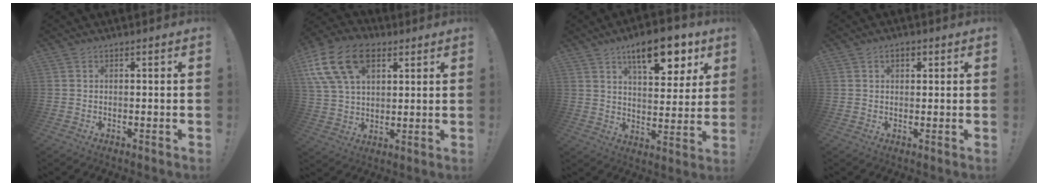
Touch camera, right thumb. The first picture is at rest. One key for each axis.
{"total": 17.5, "fx": 8.1, "fy": 11.2, "fz": 10.8, "tx": -0.202, "ty": -0.027, "tz": 0.149}
{"total": 15.5, "fx": 9.5, "fy": 5.8, "fz": 10.8, "tx": -0.144, "ty": -0.047, "tz": 0.153}
{"total": 2.4, "fx": 0.9, "fy": 1.5, "fz": 1.6, "tx": -0.028, "ty": 0.003, "tz": 0.014}